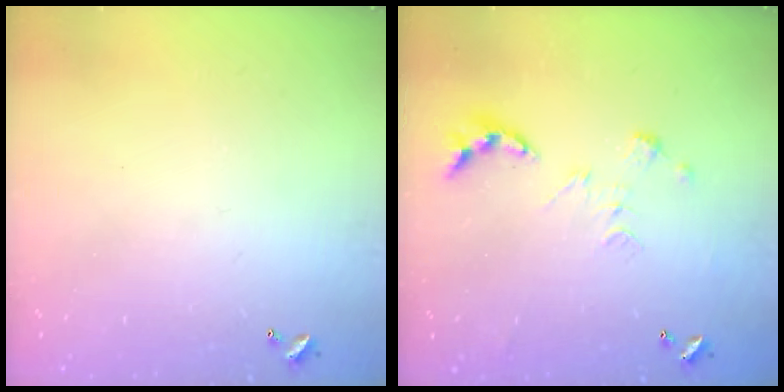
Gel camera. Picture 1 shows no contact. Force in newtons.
{"total": 0.0}